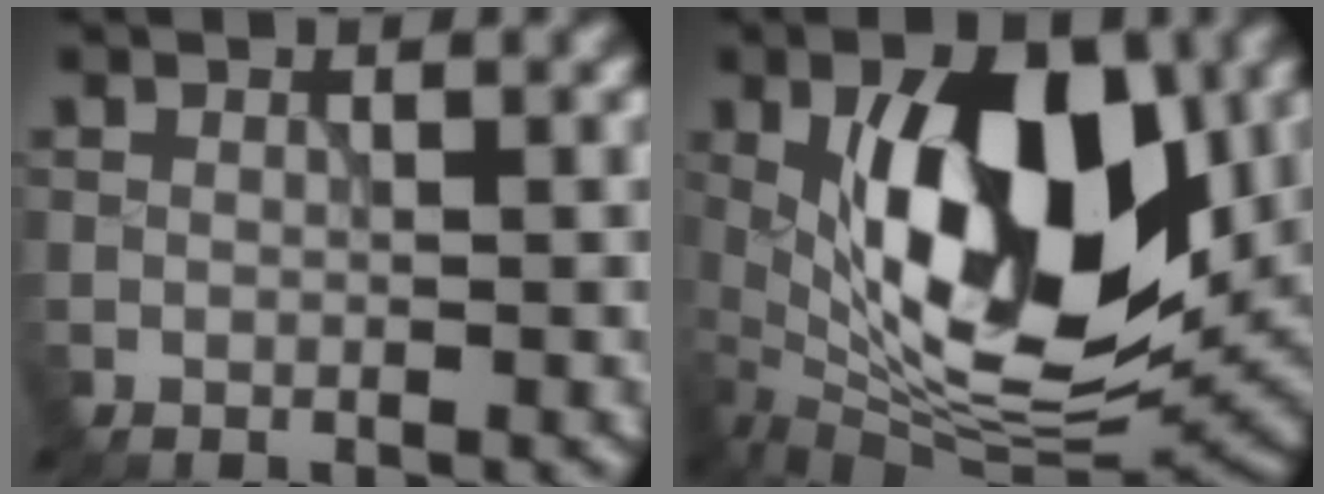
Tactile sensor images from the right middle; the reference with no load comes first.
{"total": 14.4, "force": [1.7, 7.0, 12.5], "torque": [-0.208, -0.012, 0.026]}